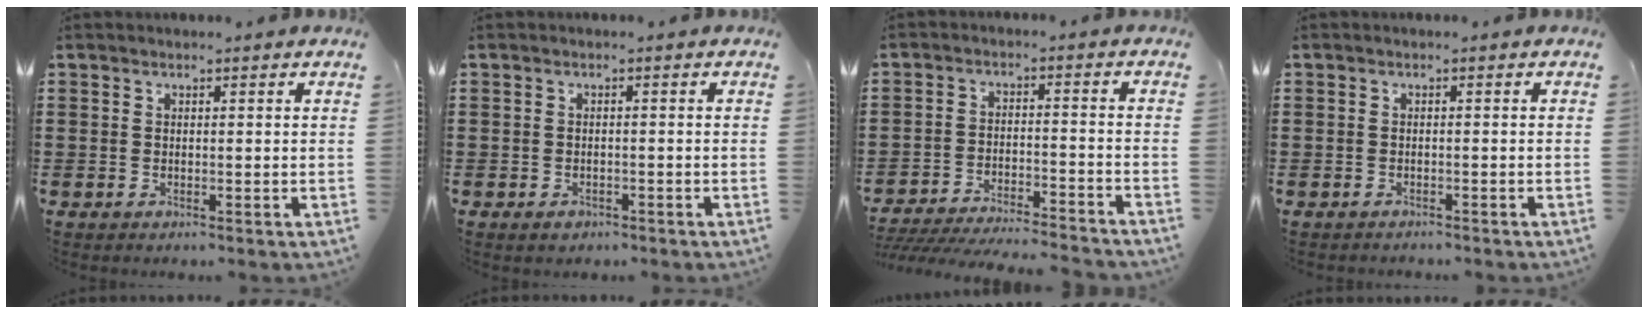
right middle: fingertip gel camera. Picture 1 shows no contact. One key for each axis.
{"total": 0.9, "fx": -0.7, "fy": 0.4, "fz": 0.3, "tx": -0.008, "ty": -0.003, "tz": -0.015}
{"total": 5.3, "fx": -5.1, "fy": 0.1, "fz": 1.3, "tx": -0.035, "ty": -0.008, "tz": -0.105}
{"total": 0.8, "fx": -0.8, "fy": 0.2, "fz": -0.1, "tx": 0.001, "ty": 0.002, "tz": -0.018}